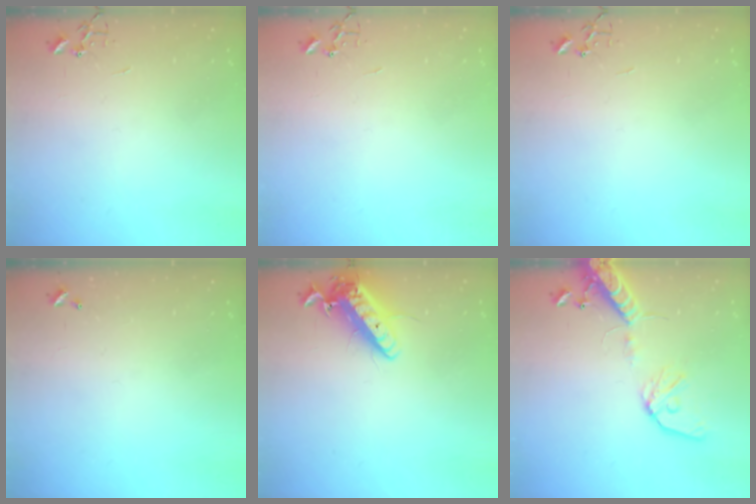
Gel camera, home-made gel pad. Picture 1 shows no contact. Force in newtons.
{"total": 0.0}
{"total": 0.0}
{"total": 0.0}
{"total": 14.0, "press": 13.7, "slide": 2.8}
{"total": 14.1, "press": 13.8, "slide": 3.0}